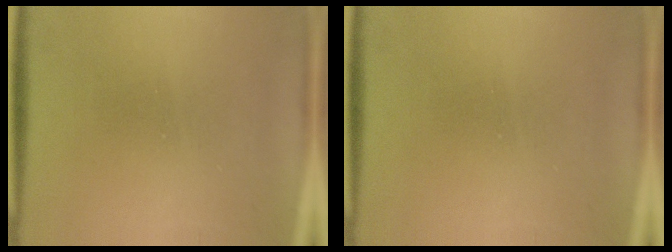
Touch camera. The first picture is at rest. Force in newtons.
{"total": 0.0}